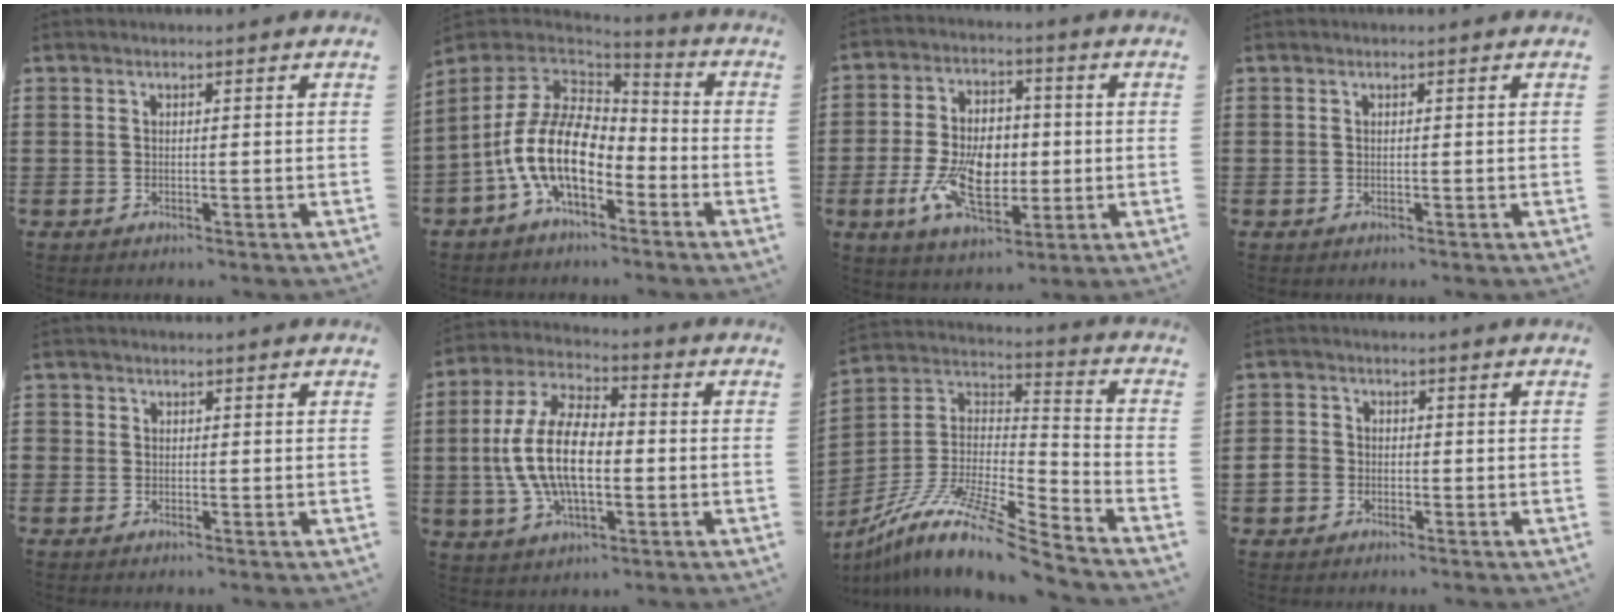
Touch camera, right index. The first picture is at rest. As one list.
[{"total": 13.9, "force": [-4.5, 7.8, 10.7], "torque": [-0.246, 0.010, -0.092]}, {"total": 11.1, "force": [-1.8, 6.7, 8.6], "torque": [-0.182, 0.004, -0.034]}, {"total": 0.0}, {"total": 0.7, "force": [-0.3, 0.7, 0.1], "torque": [-0.002, 0.002, -0.007]}, {"total": 12.6, "force": [-1.3, 6.2, 11.0], "torque": [-0.246, -0.002, -0.028]}, {"total": 12.7, "force": [-10.0, 1.8, 7.6], "torque": [-0.154, 0.010, -0.196]}, {"total": 3.2, "force": [-1.5, 2.6, 1.0], "torque": [-0.041, -0.001, -0.035]}]